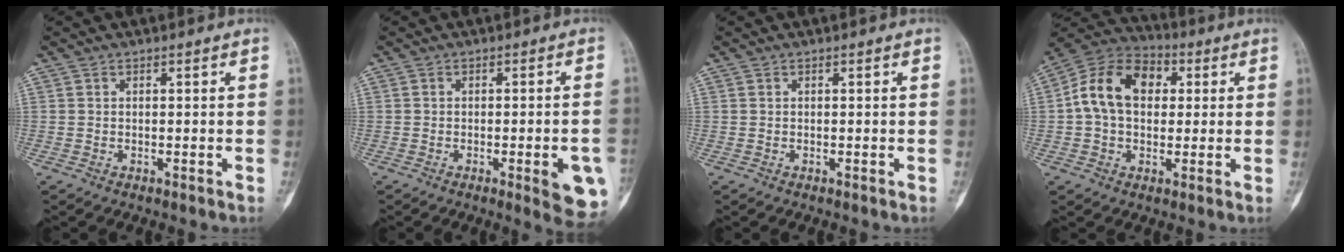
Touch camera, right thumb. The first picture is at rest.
{"total": 8.8, "force": [-2.9, 2.1, 8.0], "torque": [-0.083, 0.001, -0.030]}
{"total": 0.0}
{"total": 13.8, "force": [2.0, 9.8, 9.5], "torque": [-0.148, 0.028, 0.024]}